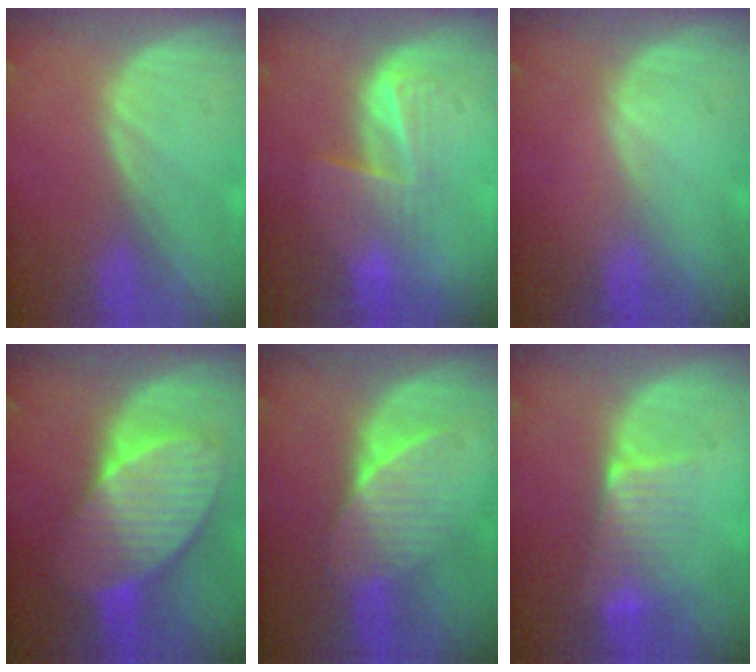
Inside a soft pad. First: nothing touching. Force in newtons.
{"total": 6.8, "press": 5.6, "slide": 4.0}
{"total": 0.0}
{"total": 9.8, "press": 9.8, "slide": 0.4}
{"total": 6.6, "press": 6.2, "slide": 2.5}
{"total": 6.4, "press": 5.5, "slide": 3.3}